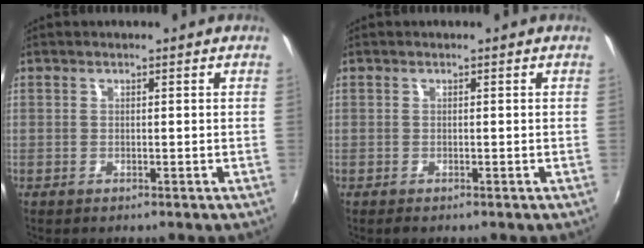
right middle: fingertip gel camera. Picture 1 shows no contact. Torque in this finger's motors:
{"motor_torque": [0.35, -0.30, 0.07, 0.03]}